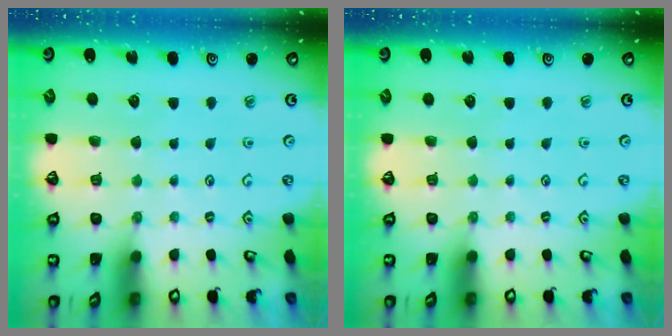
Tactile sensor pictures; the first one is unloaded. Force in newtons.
{"total": 0.0}